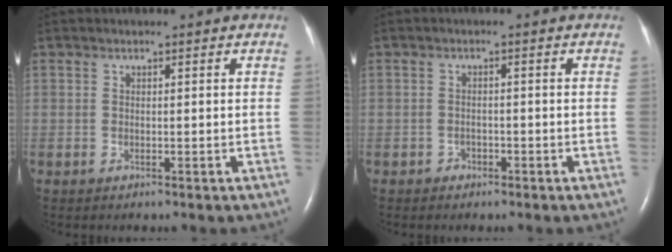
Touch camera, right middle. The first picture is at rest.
{"total": 1.1, "force": [-0.8, 0.7, 0.1], "torque": [0.004, 0.004, -0.015]}